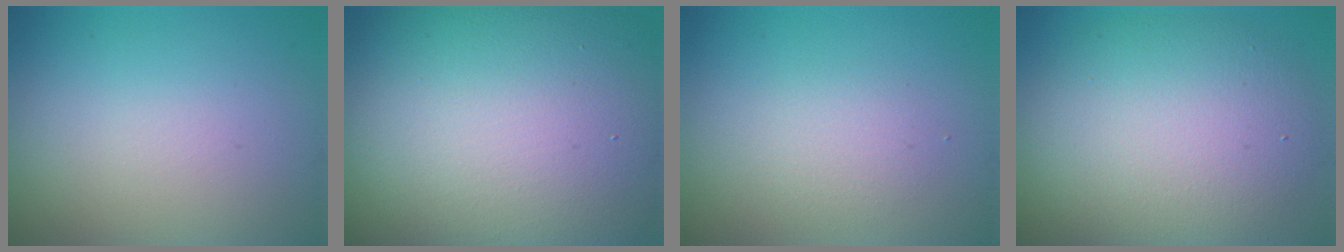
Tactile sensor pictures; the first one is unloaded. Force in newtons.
{"total": 19.6, "press": 19.6, "slide": 0.7}
{"total": 1.7, "press": 1.7, "slide": 0.1}
{"total": 9.3, "press": 9.3, "slide": 0.5}